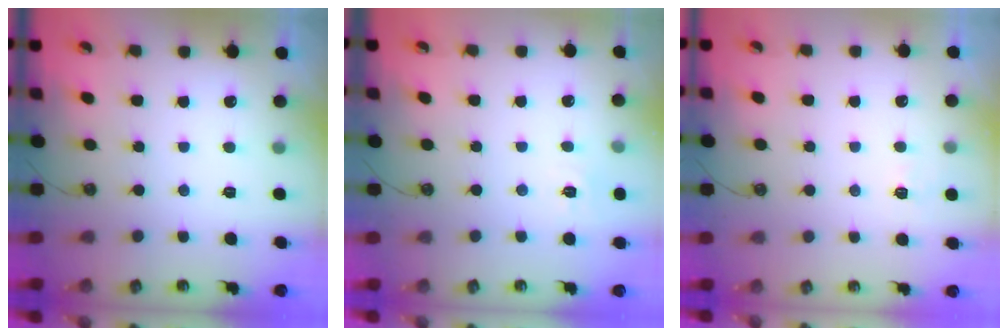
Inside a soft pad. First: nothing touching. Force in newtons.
{"total": 5.1, "press": 5.1, "slide": 0.7}
{"total": 2.8, "press": 2.8, "slide": 0.4}